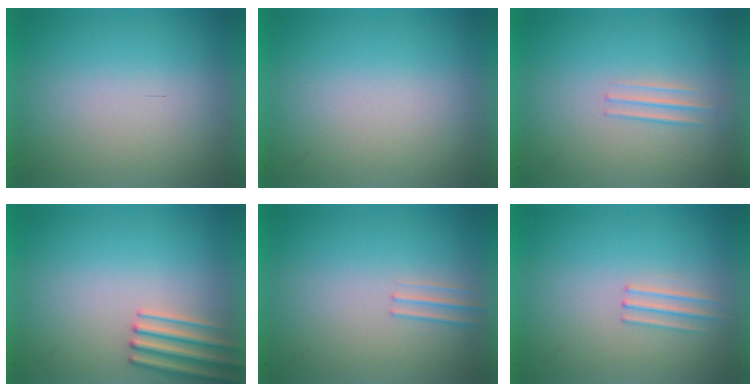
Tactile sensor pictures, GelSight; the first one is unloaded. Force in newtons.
{"total": 0.0}
{"total": 1.4}
{"total": 2.0}
{"total": 1.1}
{"total": 1.2}